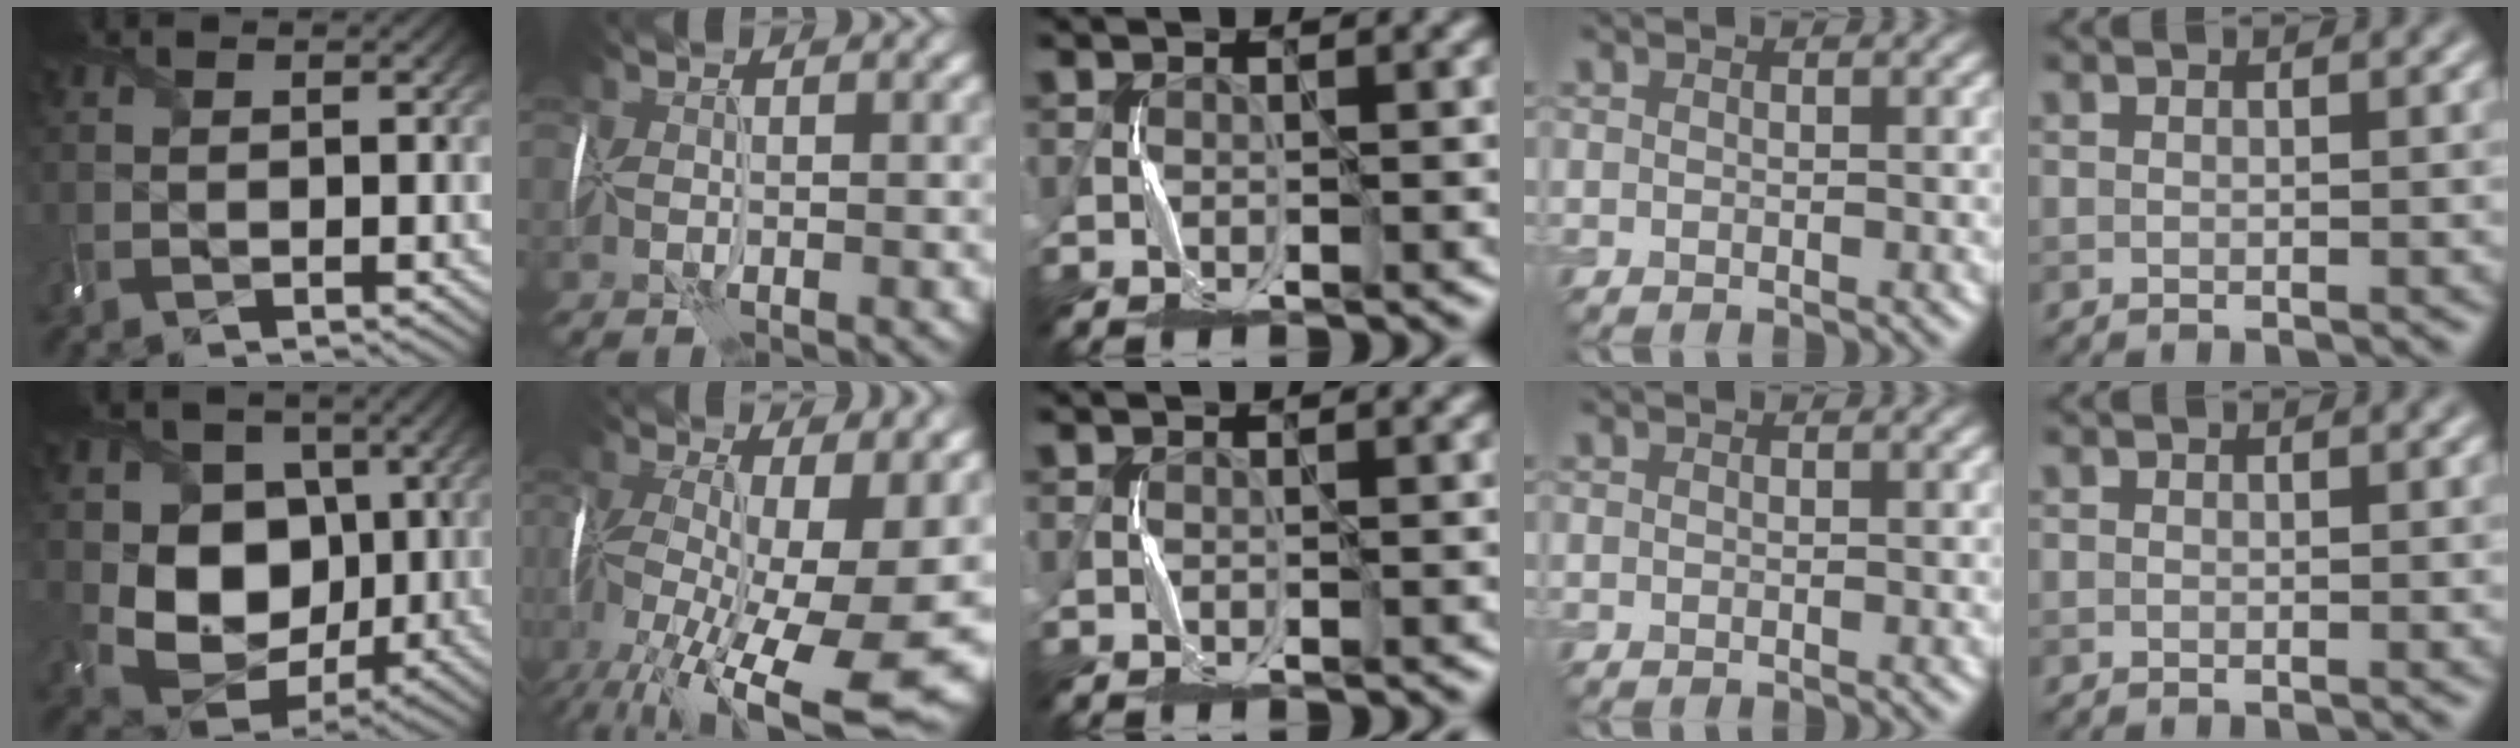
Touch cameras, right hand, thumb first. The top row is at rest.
{"thumb": {"total": 11.8, "force": [1.4, 9.6, 6.7], "torque": [-0.135, -0.011, 0.019]}, "index": {"total": 15.6, "force": [-4.4, 6.3, 13.5], "torque": [-0.261, -0.015, -0.066]}}